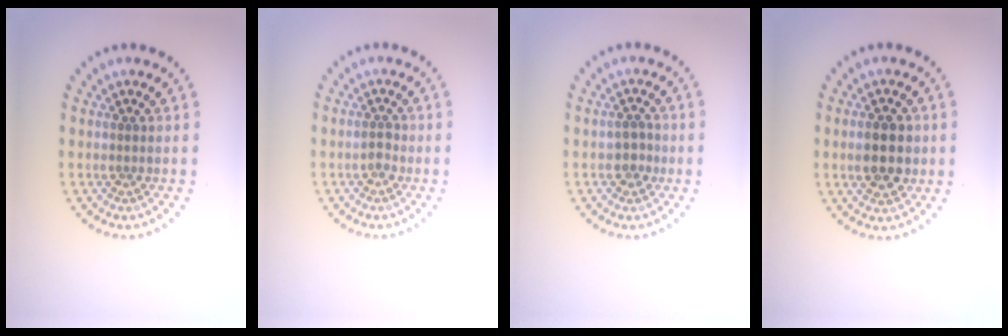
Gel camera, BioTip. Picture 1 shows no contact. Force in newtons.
{"total": 1.2, "press": 1.1, "slide": 0.3}
{"total": 1.3, "press": 1.2, "slide": 0.6}
{"total": 4.3, "press": 4.3, "slide": 0.3}